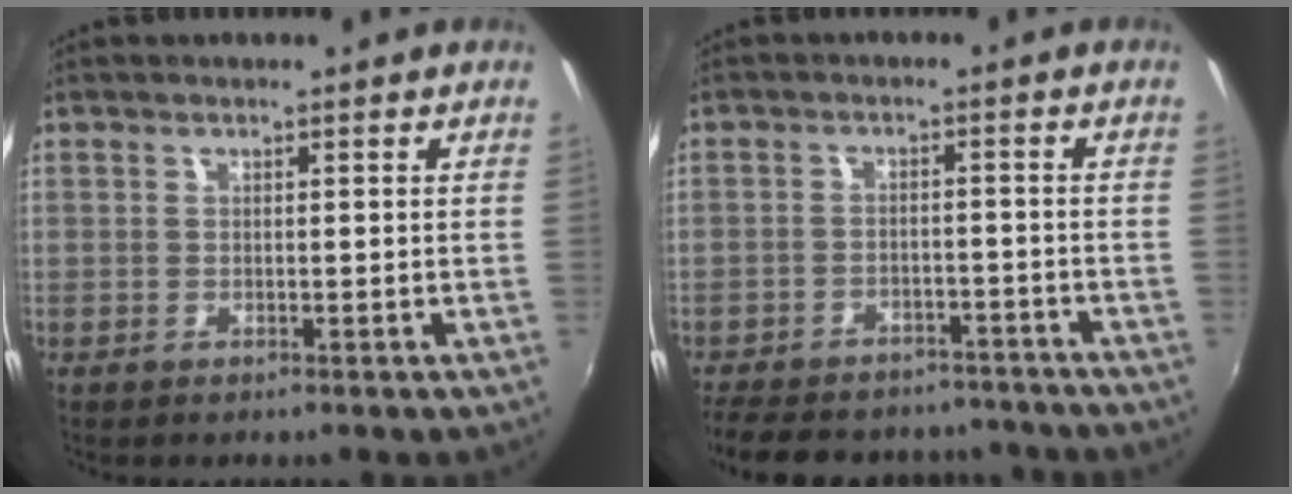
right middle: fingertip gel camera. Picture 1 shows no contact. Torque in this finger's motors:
{"motor_torque": [1.07, -1.07, 0.33, 0.05]}